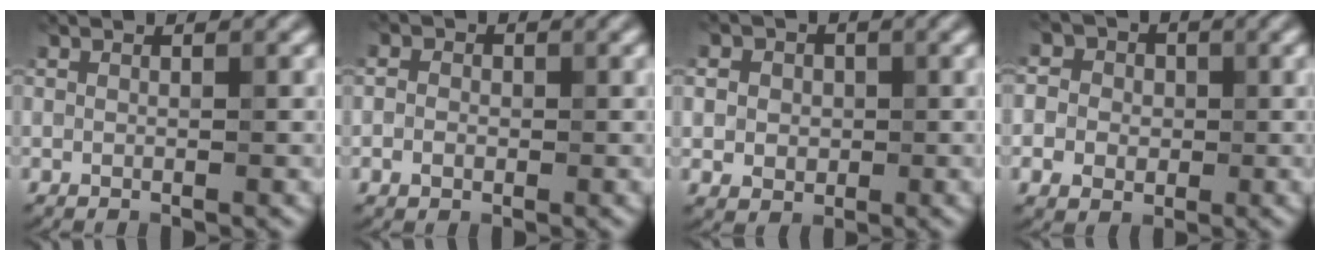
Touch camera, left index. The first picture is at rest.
{"total": 1.6, "force": [-0.3, 1.4, 0.7], "torque": [-0.003, -0.001, -0.012]}
{"total": 4.0, "force": [0.8, 3.5, 1.8], "torque": [-0.023, 0.019, -0.005]}
{"total": 7.2, "force": [1.3, 6.5, 3.0], "torque": [-0.053, 0.041, -0.014]}